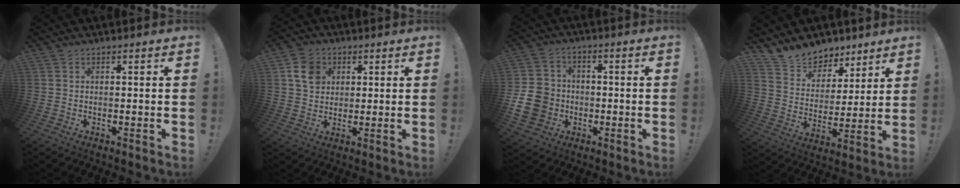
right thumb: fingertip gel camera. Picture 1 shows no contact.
{"total": 8.4, "force": [3.1, 7.0, 3.5], "torque": [-0.045, -0.004, 0.061]}
{"total": 13.4, "force": [-3.1, 11.7, 5.8], "torque": [-0.102, 0.024, -0.051]}
{"total": 10.6, "force": [8.8, 5.8, 1.0], "torque": [-0.029, -0.075, 0.168]}